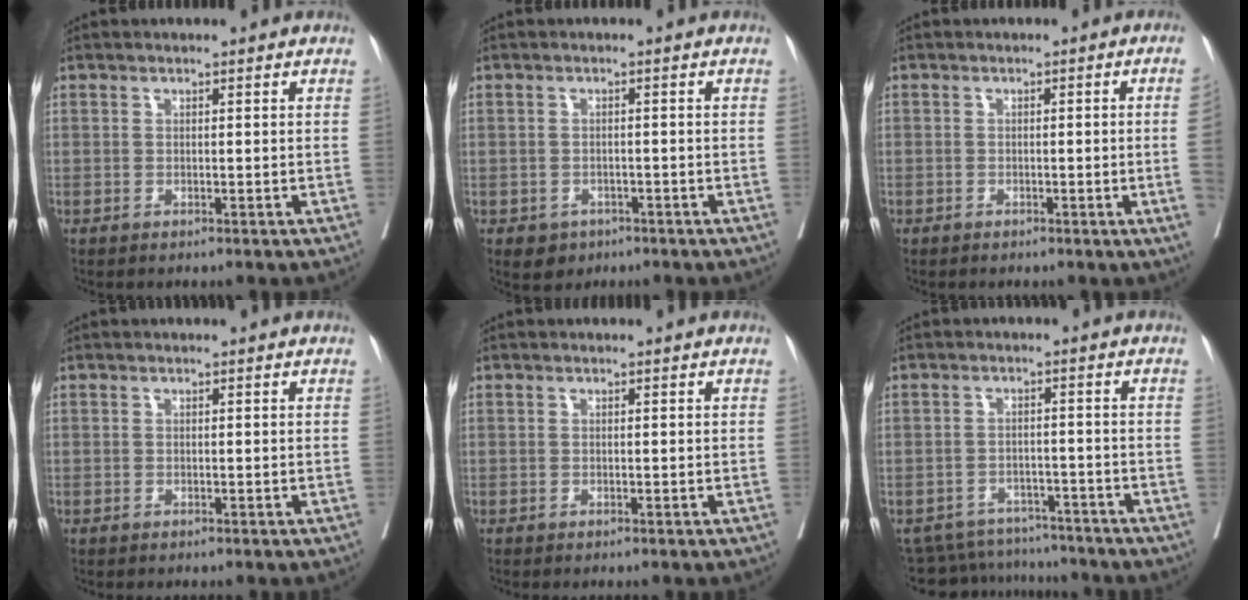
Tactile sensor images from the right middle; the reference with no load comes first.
{"total": 2.7, "force": [-1.6, 2.1, 0.6], "torque": [-0.009, 0.003, -0.016]}
{"total": 2.7, "force": [-0.6, -0.6, 2.6], "torque": [-0.035, -0.002, -0.008]}
{"total": 0.0}
{"total": 0.0}
{"total": 9.7, "force": [-9.3, 2.6, 0.3], "torque": [-0.007, 0.012, -0.124]}